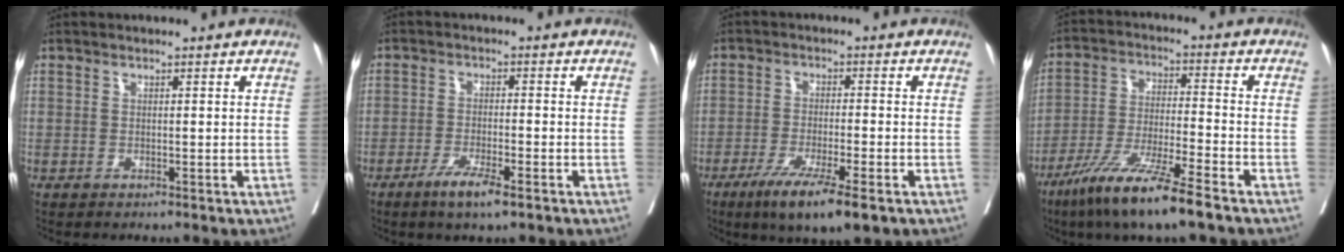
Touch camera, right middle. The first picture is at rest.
{"total": 5.0, "force": [-3.1, 0.5, 3.8], "torque": [-0.073, -0.007, -0.055]}
{"total": 9.7, "force": [-5.8, 1.0, 7.7], "torque": [-0.129, -0.023, -0.091]}
{"total": 12.2, "force": [-8.4, 0.0, 8.9], "torque": [-0.174, -0.037, -0.158]}